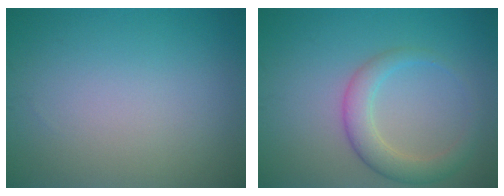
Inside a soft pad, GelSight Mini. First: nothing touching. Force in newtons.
{"total": 3.5, "press": 3.5, "slide": 0.2}